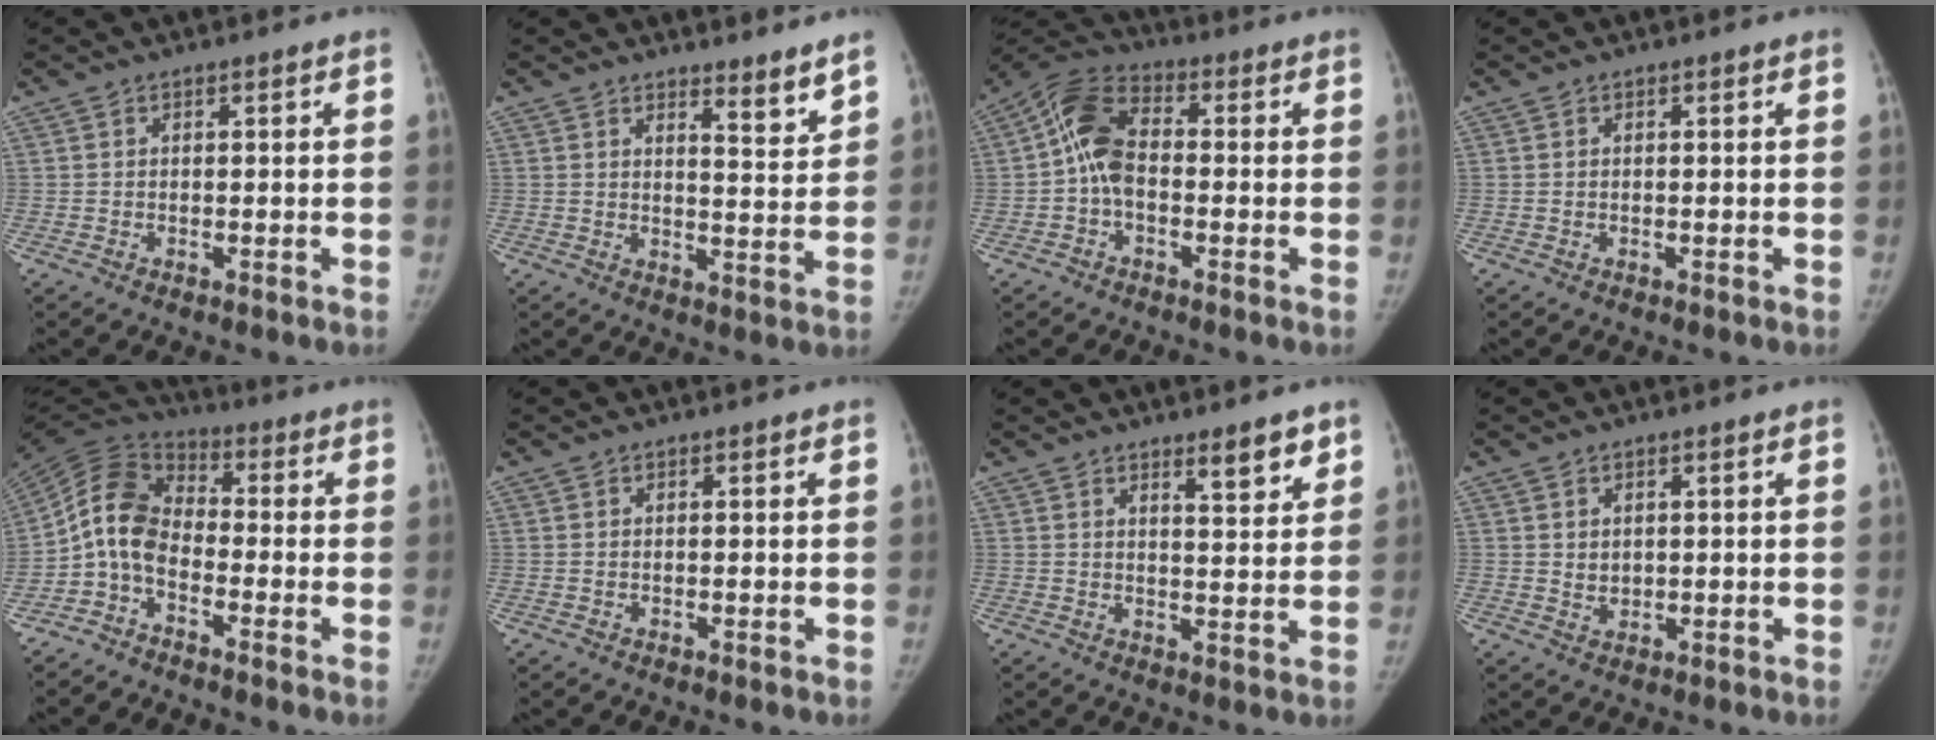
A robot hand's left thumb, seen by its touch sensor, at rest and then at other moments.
{"total": 4.8, "force": [4.0, 0.7, 2.4], "torque": [-0.023, -0.040, 0.058]}
{"total": 9.1, "force": [-0.7, 5.8, 7.0], "torque": [-0.126, 0.028, -0.029]}
{"total": 0.0}
{"total": 9.7, "force": [-2.9, 6.5, 6.6], "torque": [-0.125, 0.052, -0.075]}
{"total": 0.0}
{"total": 5.5, "force": [3.9, 1.4, 3.6], "torque": [-0.038, -0.030, 0.055]}
{"total": 2.0, "force": [0.6, 1.6, 1.1], "torque": [-0.011, -0.008, 0.018]}